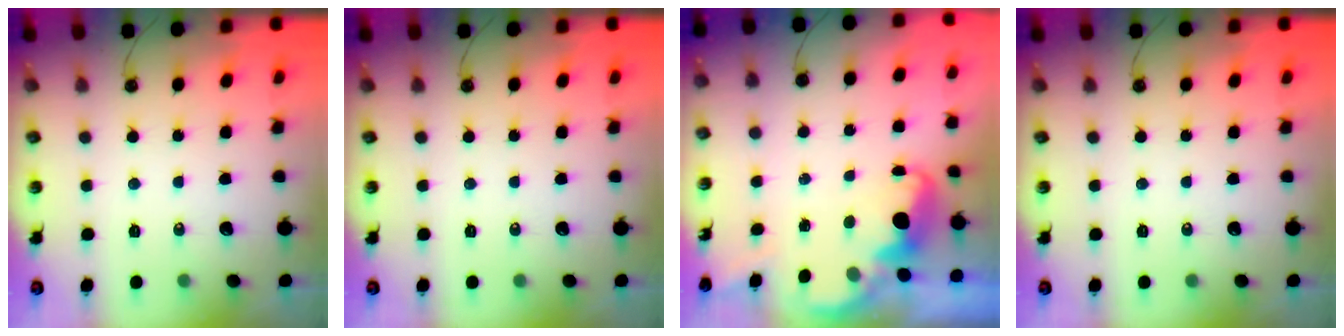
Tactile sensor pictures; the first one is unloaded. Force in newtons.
{"total": 0.0}
{"total": 2.7, "press": 2.6, "slide": 0.5}
{"total": 0.0}